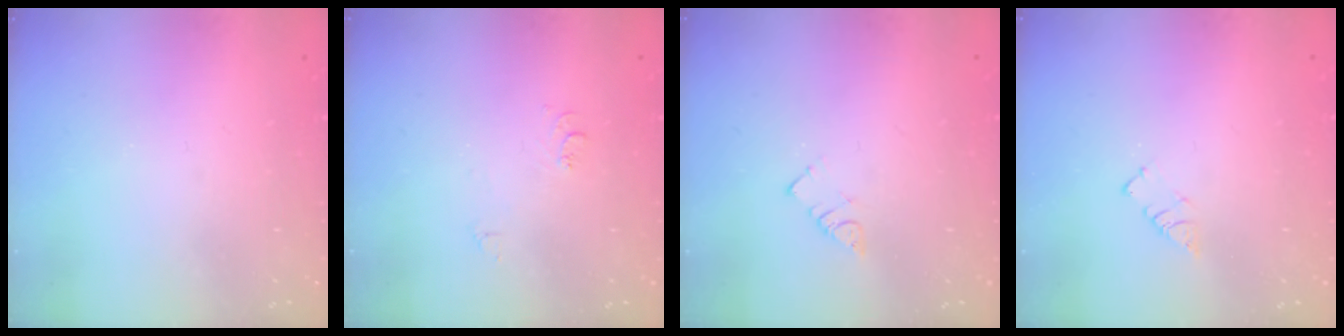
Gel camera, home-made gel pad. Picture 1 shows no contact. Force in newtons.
{"total": 6.6, "press": 6.6, "slide": 0.6}
{"total": 2.5, "press": 2.5, "slide": 0.1}
{"total": 2.9, "press": 2.9, "slide": 0.4}